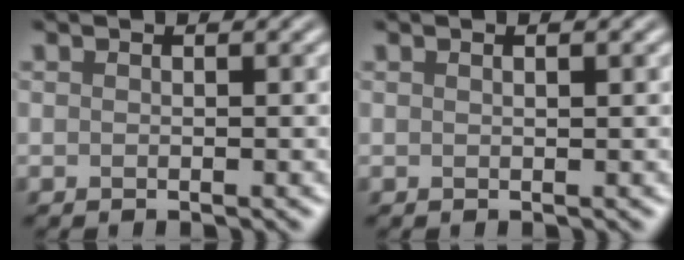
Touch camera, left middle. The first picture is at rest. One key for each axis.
{"total": 1.1, "fx": 0.6, "fy": 0.4, "fz": 0.9, "tx": 0.000, "ty": -0.006, "tz": 0.000}